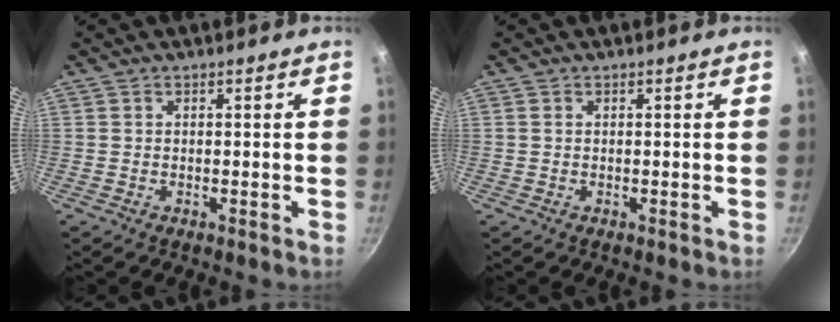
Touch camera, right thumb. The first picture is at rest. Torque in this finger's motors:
{"motor_torque": [-0.43, 0.19, -0.59, 0.18, 0.04]}